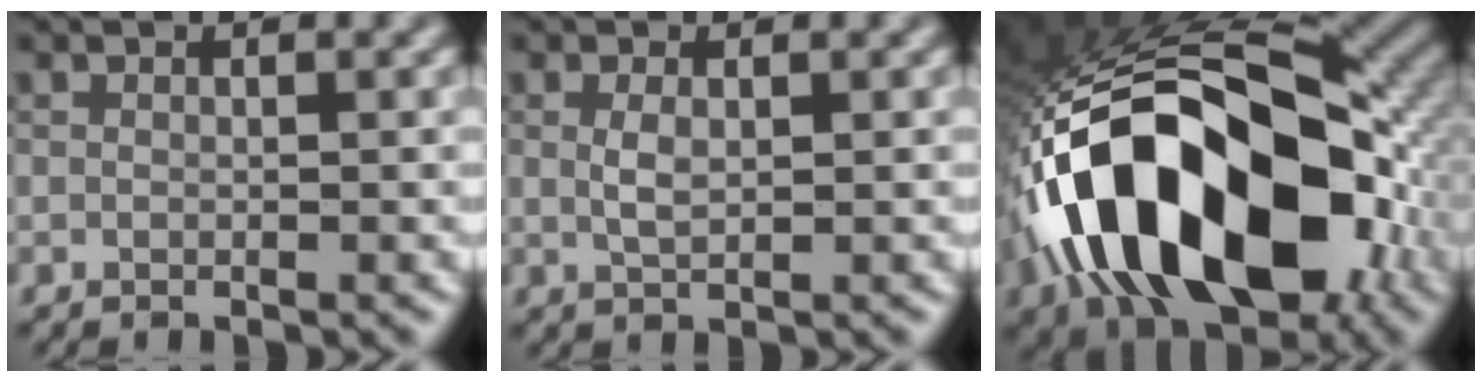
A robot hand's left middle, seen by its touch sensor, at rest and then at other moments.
{"total": 1.4, "force": [0.3, 0.6, 1.2], "torque": [-0.031, -0.001, 0.009]}
{"total": 18.2, "force": [-5.4, 10.1, 14.1], "torque": [-0.238, -0.001, -0.095]}